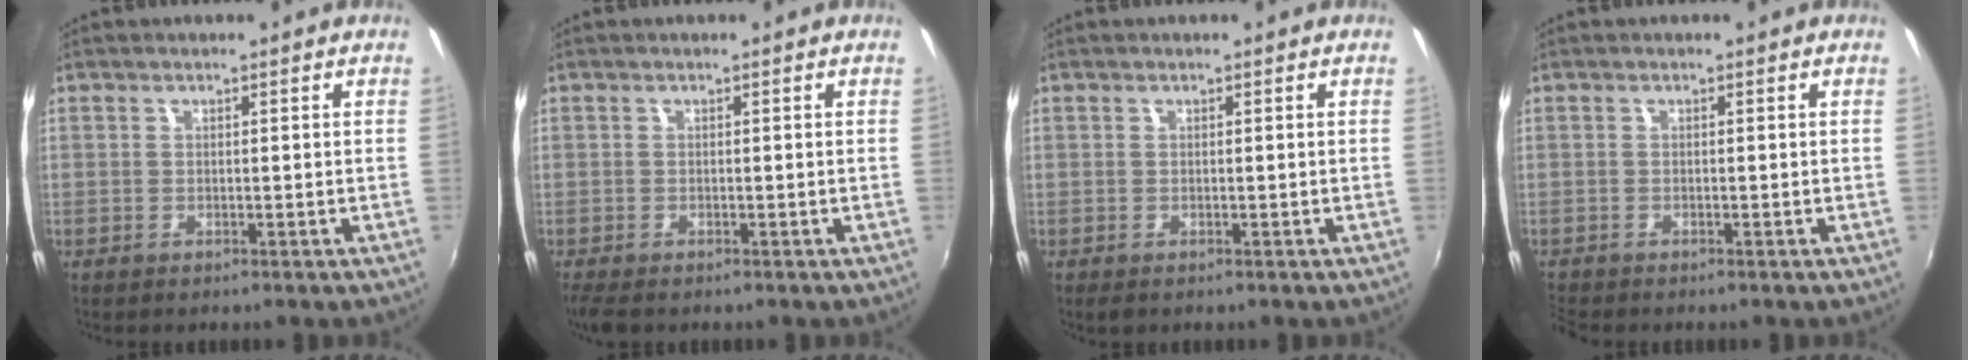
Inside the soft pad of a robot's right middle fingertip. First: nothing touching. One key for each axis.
{"total": 3.5, "fx": -2.6, "fy": 1.1, "fz": 2.1, "tx": -0.045, "ty": -0.021, "tz": -0.045}
{"total": 0.6, "fx": -0.3, "fy": 0.3, "fz": 0.3, "tx": -0.008, "ty": -0.004, "tz": -0.006}
{"total": 2.1, "fx": -2.0, "fy": 0.4, "fz": 0.6, "tx": -0.017, "ty": -0.016, "tz": -0.040}